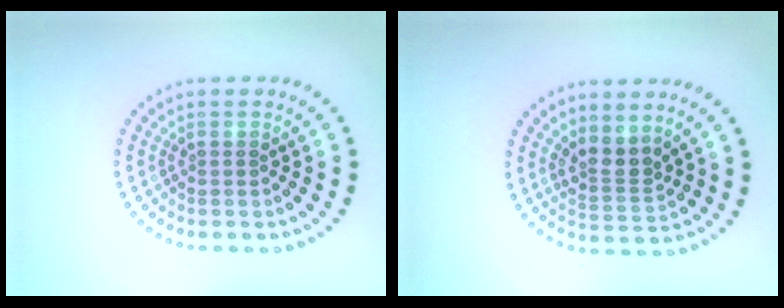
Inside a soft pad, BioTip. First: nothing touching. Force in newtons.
{"total": 2.5, "press": 1.9, "slide": 1.6}